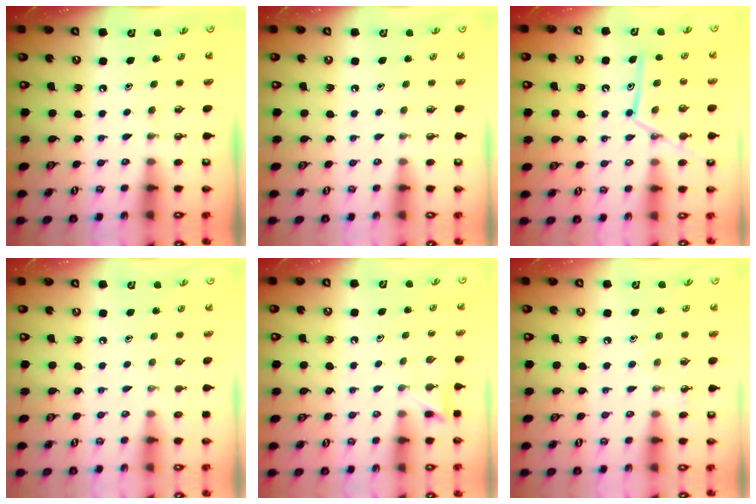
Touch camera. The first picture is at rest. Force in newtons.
{"total": 0.0}
{"total": 14.2, "press": 14.2, "slide": 1.1}
{"total": 0.0}
{"total": 4.3, "press": 4.3, "slide": 0.5}
{"total": 5.7, "press": 5.6, "slide": 0.6}